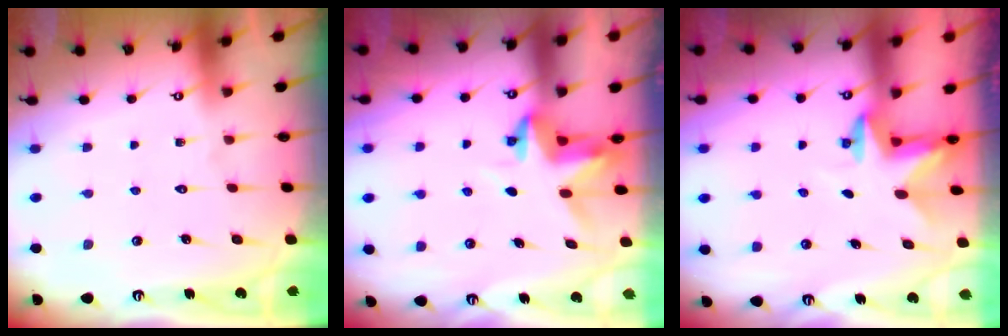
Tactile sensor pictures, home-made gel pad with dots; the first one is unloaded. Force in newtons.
{"total": 3.7, "press": 3.7, "slide": 0.4}
{"total": 2.5, "press": 2.5, "slide": 0.4}